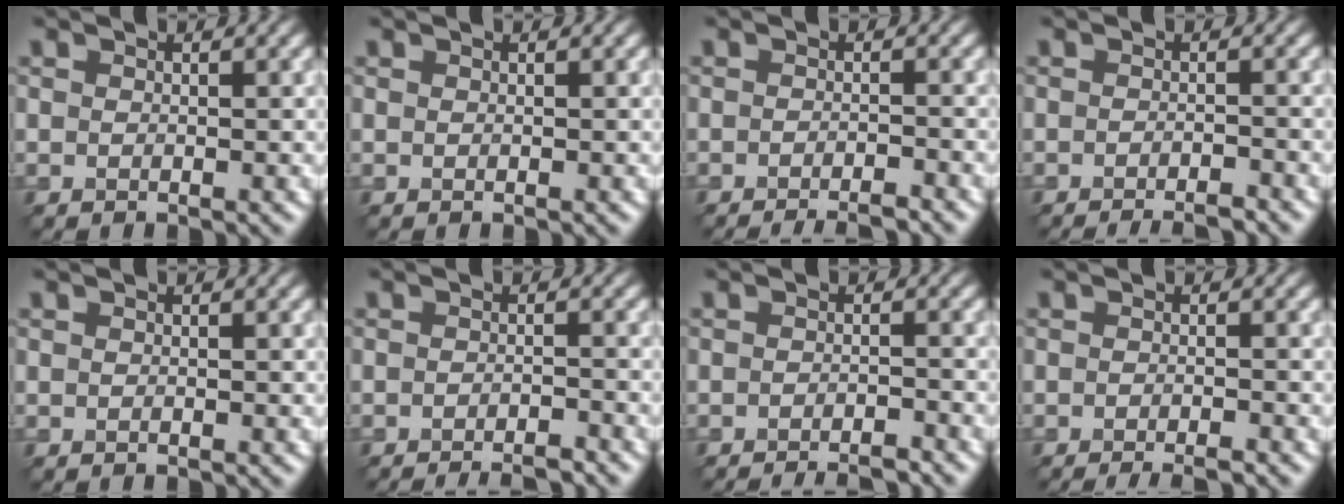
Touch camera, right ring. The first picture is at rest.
{"total": 0.0}
{"total": 3.5, "force": [-2.8, 0.6, 2.0], "torque": [-0.024, 0.002, -0.044]}
{"total": 3.1, "force": [-2.5, 0.5, 1.8], "torque": [-0.019, 0.001, -0.040]}
{"total": 0.0}
{"total": 3.3, "force": [-2.8, 0.5, 1.7], "torque": [-0.019, 0.002, -0.043]}
{"total": 3.4, "force": [-3.0, 0.4, 1.6], "torque": [-0.019, 0.002, -0.045]}
{"total": 3.0, "force": [-2.1, 0.6, 2.0], "torque": [-0.018, 0.000, -0.034]}